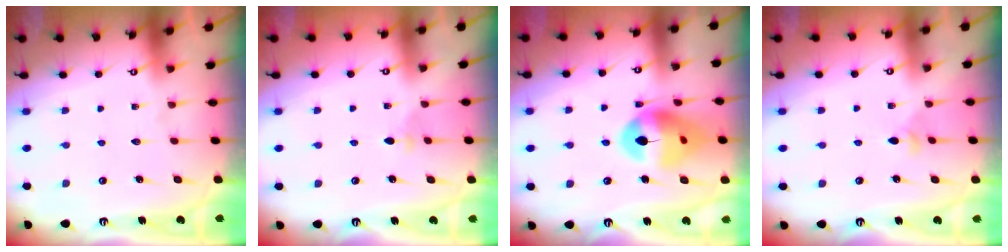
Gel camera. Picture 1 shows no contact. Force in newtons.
{"total": 2.7, "press": 2.6, "slide": 0.6}
{"total": 14.9, "press": 14.8, "slide": 1.9}
{"total": 3.2, "press": 3.1, "slide": 0.7}